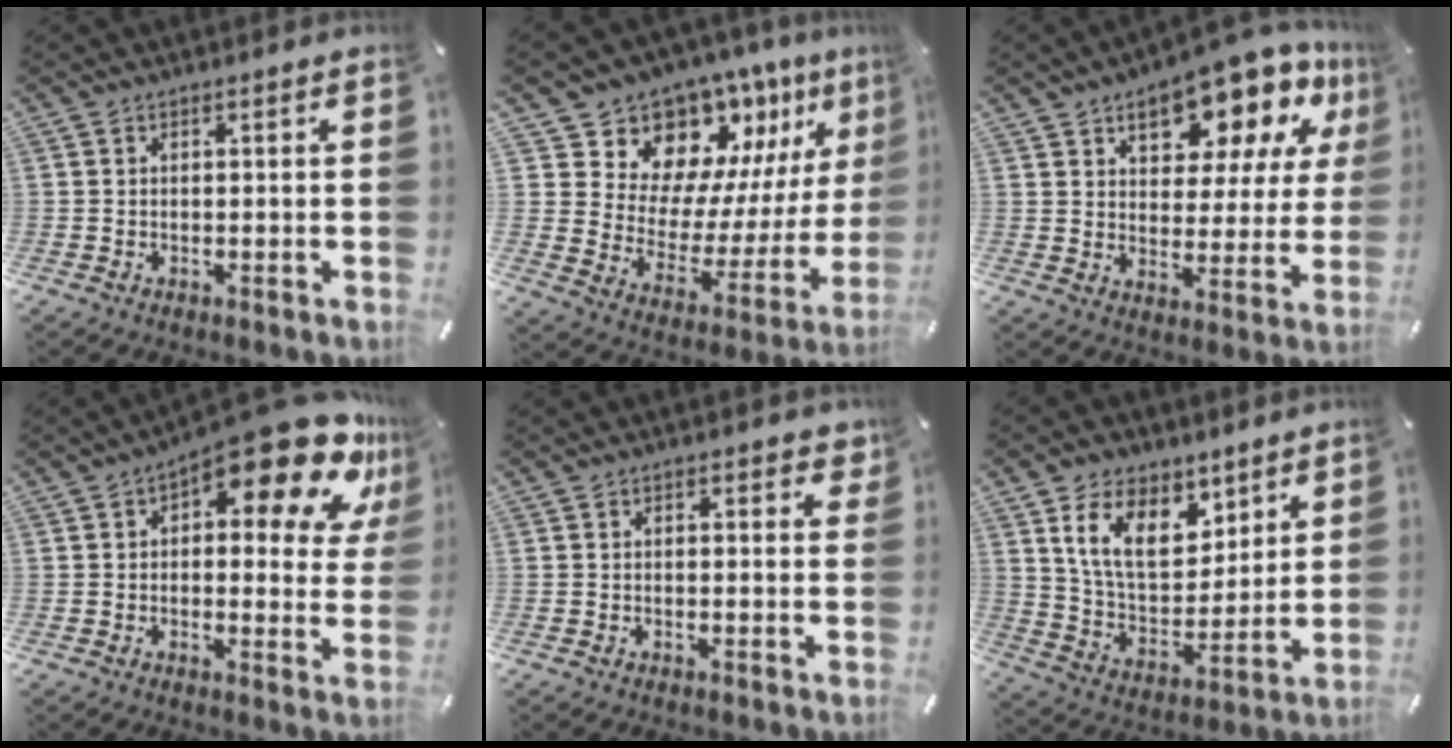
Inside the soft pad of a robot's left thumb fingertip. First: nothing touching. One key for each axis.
{"total": 13.5, "fx": 11.6, "fy": 6.8, "fz": 1.5, "tx": -0.023, "ty": -0.132, "tz": 0.200}
{"total": 16.2, "fx": 11.7, "fy": 7.3, "fz": 8.5, "tx": -0.115, "ty": -0.086, "tz": 0.193}
{"total": 19.1, "fx": 11.4, "fy": 6.6, "fz": 13.9, "tx": -0.188, "ty": -0.081, "tz": 0.184}
{"total": 1.9, "fx": 1.0, "fy": 1.0, "fz": 1.2, "tx": -0.004, "ty": -0.004, "tz": 0.012}
{"total": 15.1, "fx": 8.4, "fy": 9.5, "fz": 8.2, "tx": -0.151, "ty": -0.033, "tz": 0.158}